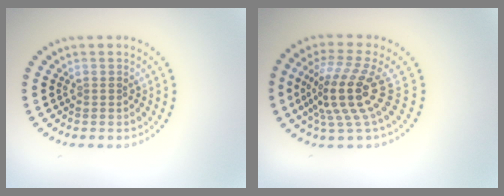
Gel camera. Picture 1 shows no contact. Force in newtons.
{"total": 4.9, "press": 3.5, "slide": 3.4}